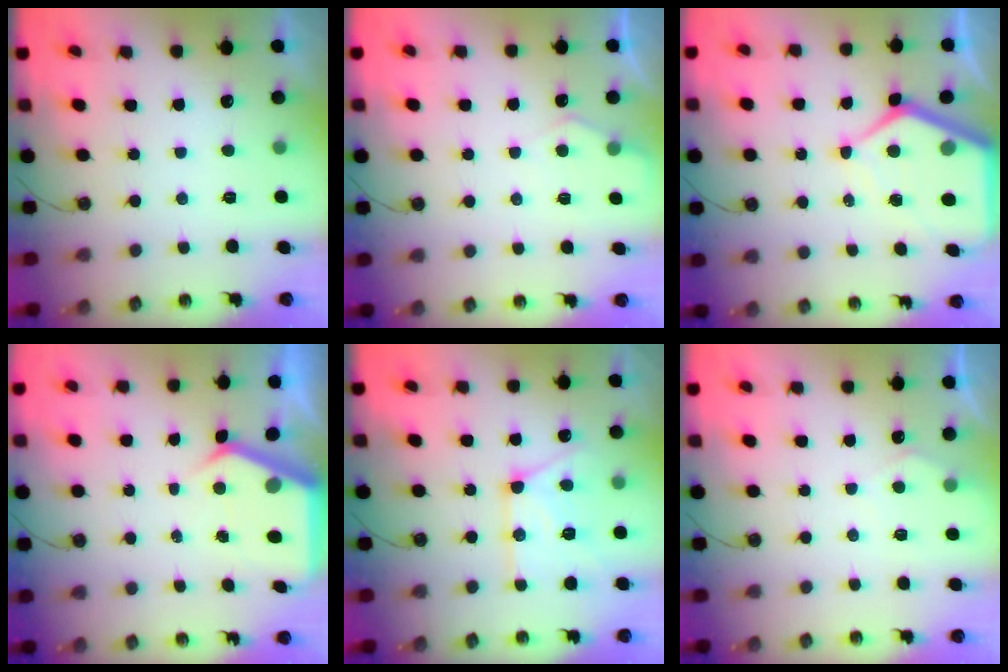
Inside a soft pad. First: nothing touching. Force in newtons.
{"total": 4.4, "press": 4.3, "slide": 0.5}
{"total": 12.1, "press": 12.1, "slide": 0.9}
{"total": 5.9, "press": 5.9, "slide": 0.5}
{"total": 15.3, "press": 15.2, "slide": 1.7}
{"total": 4.0, "press": 4.0, "slide": 0.5}